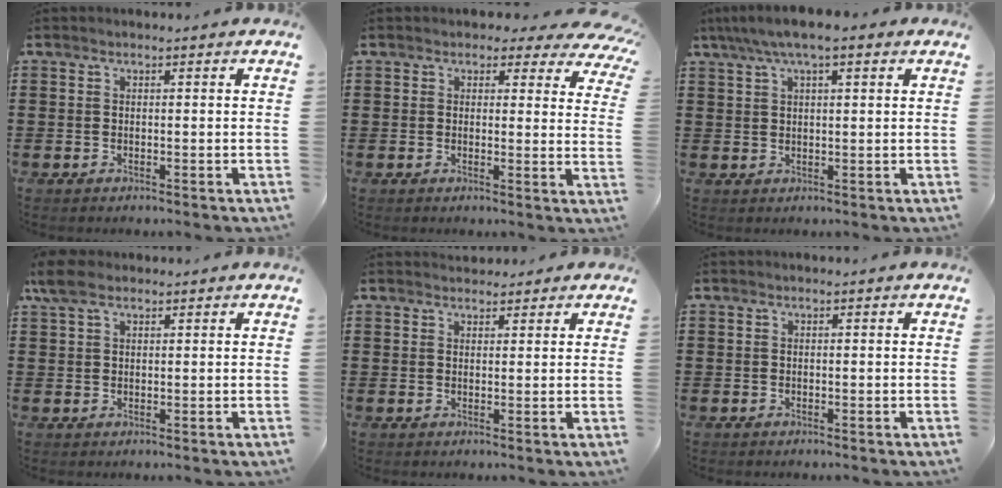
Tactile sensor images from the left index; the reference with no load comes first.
{"total": 3.0, "force": [2.3, 1.3, 1.2], "torque": [-0.021, -0.008, 0.038]}
{"total": 5.0, "force": [3.0, 1.1, 3.9], "torque": [-0.080, 0.007, 0.051]}
{"total": 4.3, "force": [2.3, 2.1, 3.0], "torque": [-0.078, 0.004, 0.039]}
{"total": 2.0, "force": [1.8, 0.7, 0.1], "torque": [0.002, 0.000, 0.034]}
{"total": 0.0}